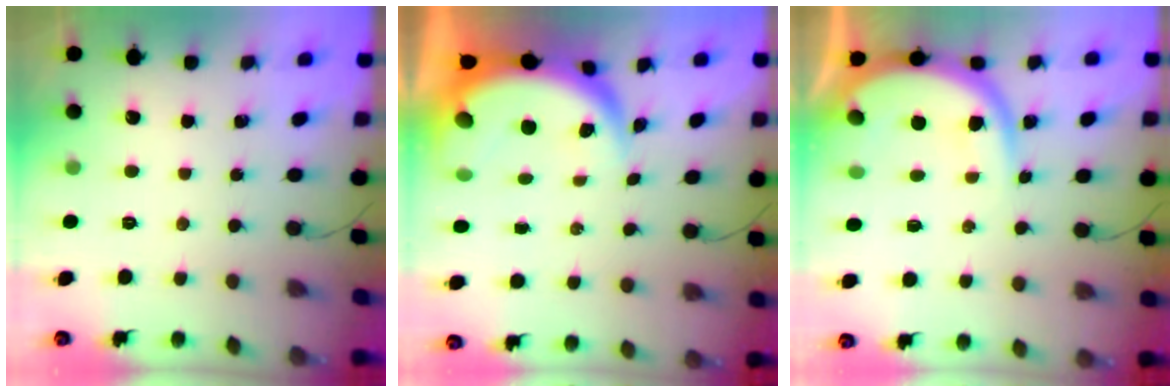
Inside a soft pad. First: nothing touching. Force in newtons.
{"total": 8.3, "press": 8.3, "slide": 0.6}
{"total": 9.6, "press": 9.6, "slide": 1.1}